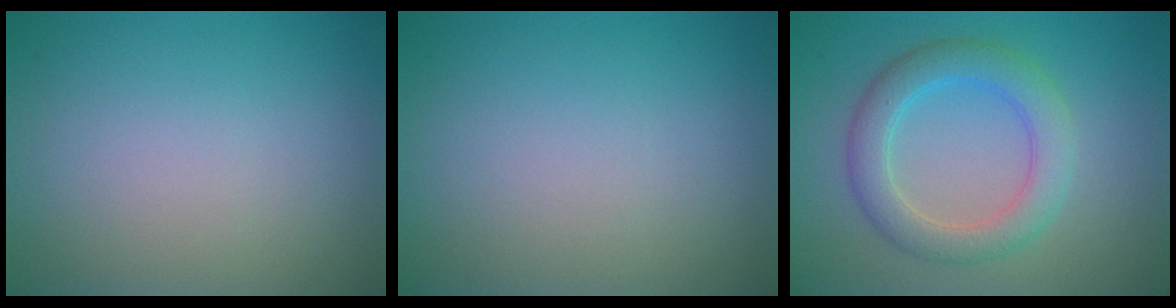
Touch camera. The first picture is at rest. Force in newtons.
{"total": 0.0}
{"total": 4.4, "press": 4.4, "slide": 0.1}